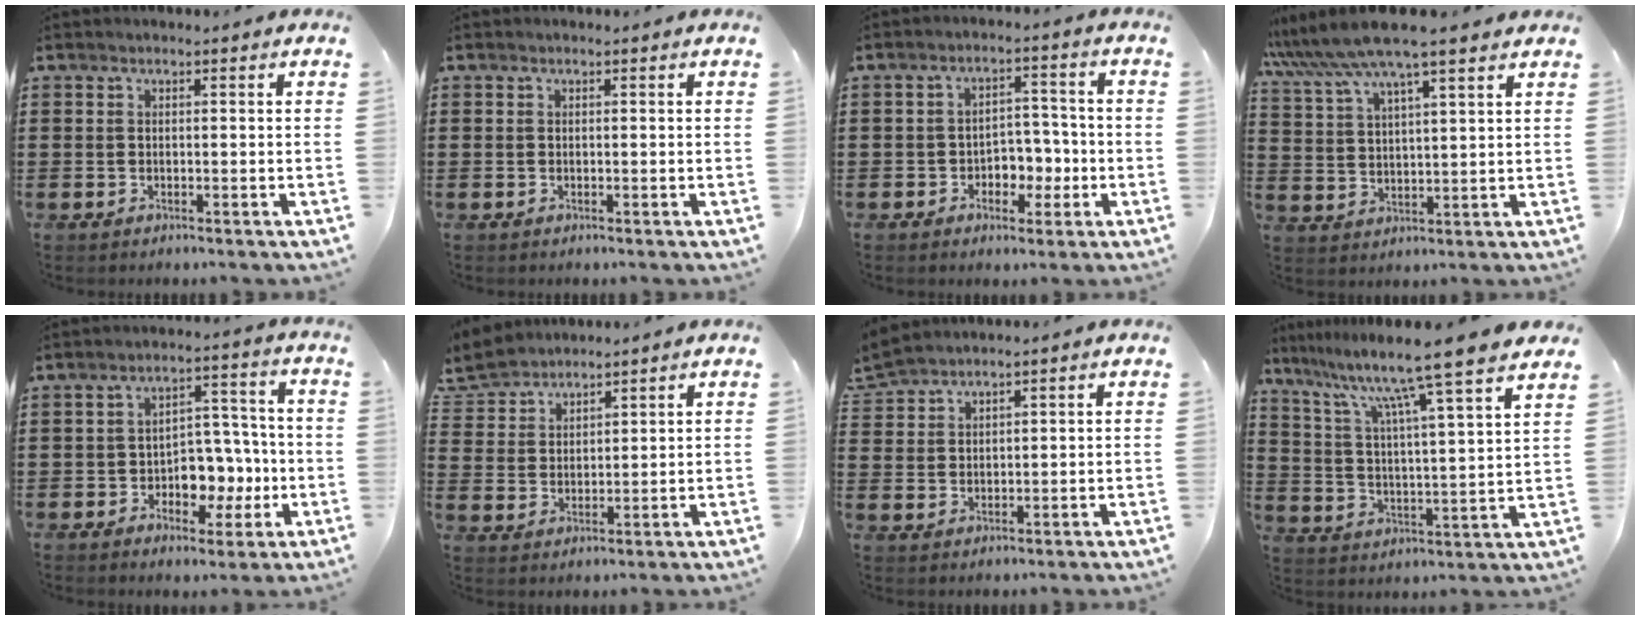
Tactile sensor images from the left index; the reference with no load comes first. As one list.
[{"total": 0.0}, {"total": 4.6, "force": [-1.6, 3.7, 2.3], "torque": [-0.043, 0.009, -0.036]}, {"total": 7.7, "force": [6.4, 0.4, 4.2], "torque": [-0.103, -0.023, 0.111]}, {"total": 6.4, "force": [-1.8, 4.9, 3.8], "torque": [-0.058, 0.011, -0.036]}, {"total": 4.2, "force": [3.9, 1.6, -0.2], "torque": [-0.021, -0.014, 0.070]}, {"total": 3.2, "force": [3.1, 0.7, 0.5], "torque": [-0.023, -0.005, 0.058]}, {"total": 10.6, "force": [8.8, -1.5, 5.6], "torque": [-0.134, -0.067, 0.136]}]